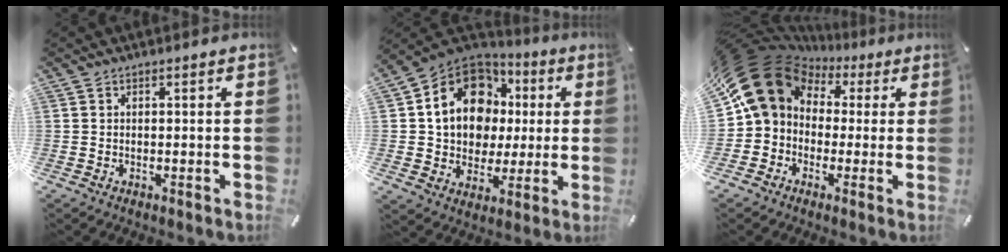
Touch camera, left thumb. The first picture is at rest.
{"total": 16.7, "force": [3.5, 13.7, 8.8], "torque": [-0.167, -0.015, 0.066]}
{"total": 16.8, "force": [4.9, 14.0, 7.9], "torque": [-0.157, -0.020, 0.096]}